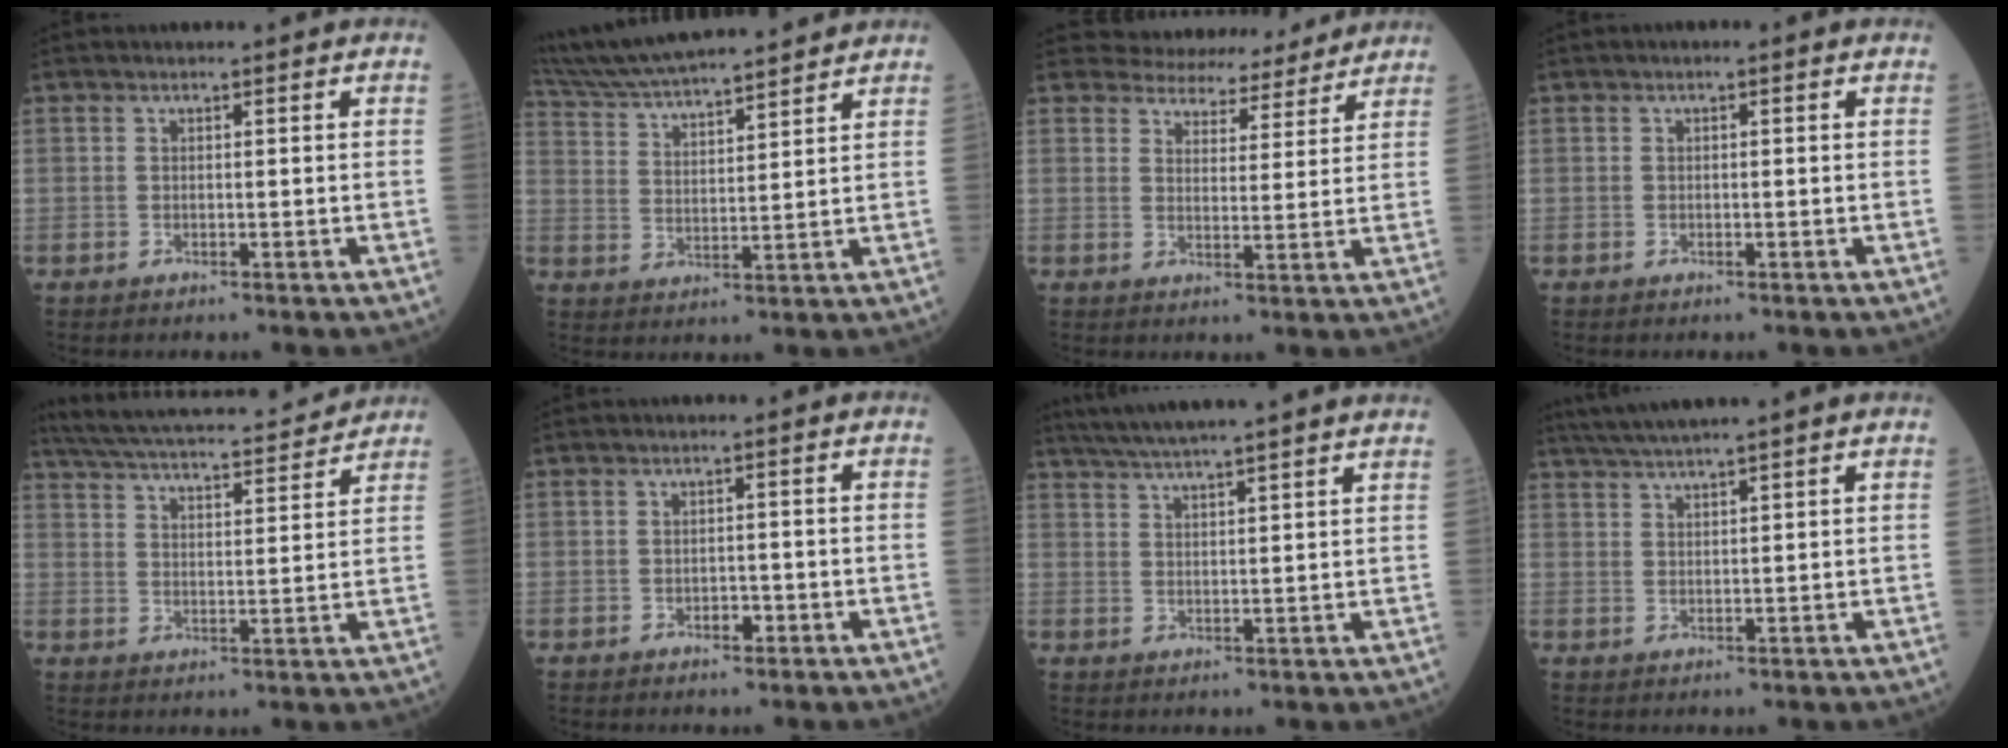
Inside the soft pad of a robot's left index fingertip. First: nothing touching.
{"total": 17.7, "force": [16.1, 1.9, 7.0], "torque": [-0.130, 0.036, 0.270]}
{"total": 11.2, "force": [10.6, 3.3, 1.3], "torque": [-0.001, 0.007, 0.127]}
{"total": 0.0}
{"total": 19.0, "force": [17.6, 2.2, 7.0], "torque": [-0.125, 0.025, 0.254]}
{"total": 1.4, "force": [-0.7, 0.8, 0.9], "torque": [-0.013, 0.003, -0.010]}
{"total": 15.7, "force": [13.8, -0.7, 7.4], "torque": [-0.129, 0.018, 0.188]}
{"total": 6.9, "force": [5.8, -1.3, 3.4], "torque": [-0.062, 0.024, 0.098]}